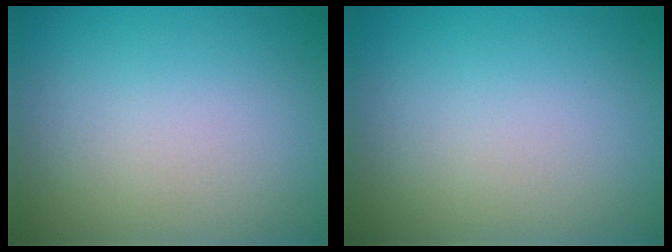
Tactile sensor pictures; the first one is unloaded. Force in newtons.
{"total": 0.0}